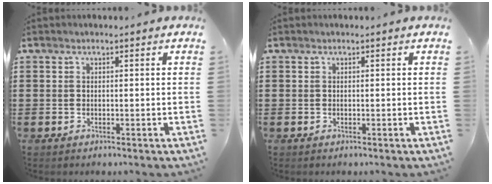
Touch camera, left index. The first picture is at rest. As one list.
[{"total": 0.0}]